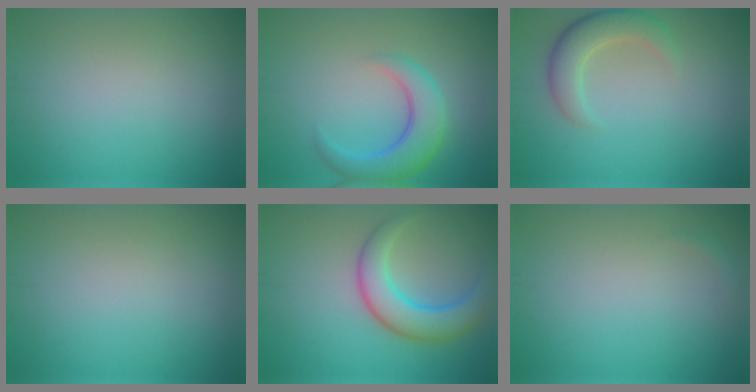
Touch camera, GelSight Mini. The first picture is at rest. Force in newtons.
{"total": 5.0, "press": 5.0, "slide": 0.3}
{"total": 3.9, "press": 3.9, "slide": 0.1}
{"total": 0.0}
{"total": 5.5, "press": 5.5, "slide": 0.3}
{"total": 0.6, "press": 0.6, "slide": 0.1}